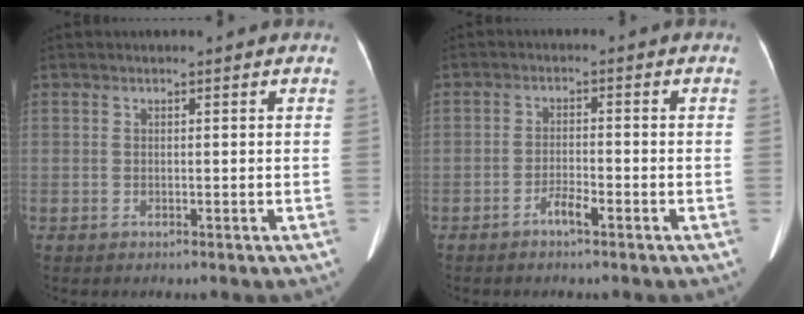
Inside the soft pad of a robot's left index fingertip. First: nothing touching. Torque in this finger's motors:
{"motor_torque": [-0.05, 0.05, 0.05, 0.00]}